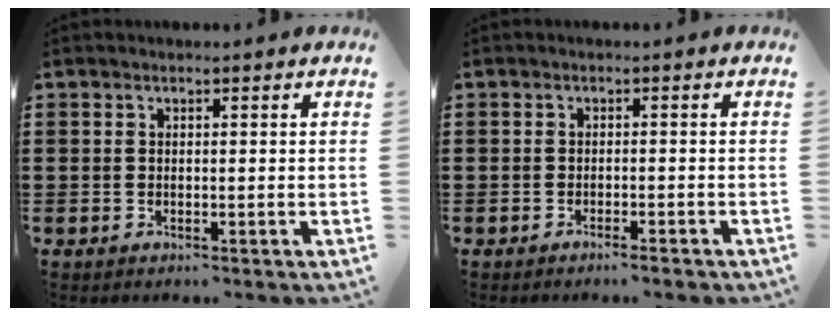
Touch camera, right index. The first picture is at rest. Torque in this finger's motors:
{"motor_torque": [1.13, 1.01, 0.01, 0.01]}